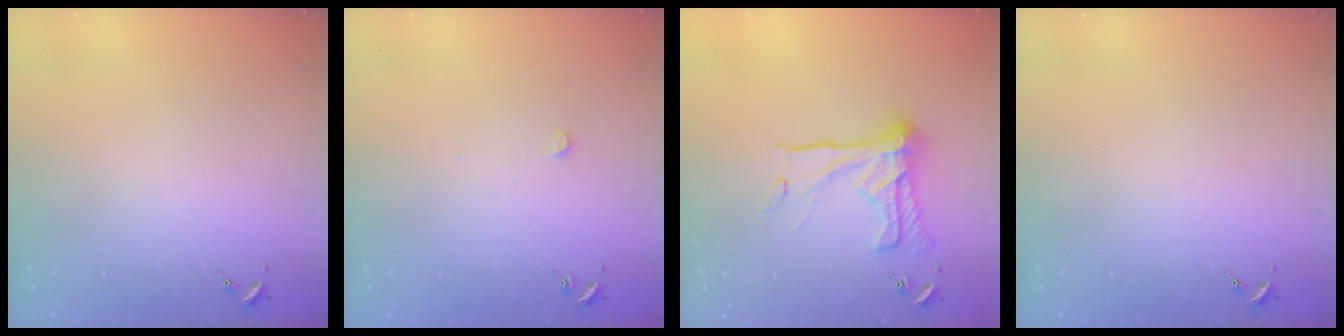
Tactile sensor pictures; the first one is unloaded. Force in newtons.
{"total": 2.8, "press": 2.8, "slide": 0.1}
{"total": 19.5, "press": 19.5, "slide": 1.2}
{"total": 0.0}